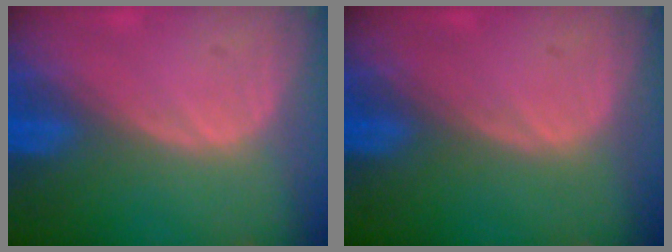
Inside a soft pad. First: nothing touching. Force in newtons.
{"total": 0.0}